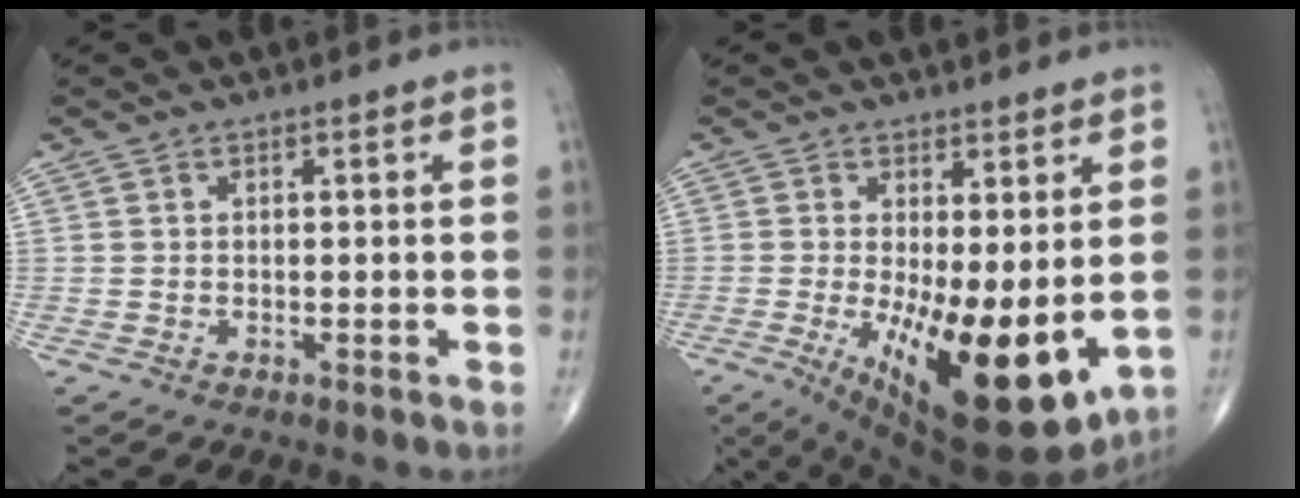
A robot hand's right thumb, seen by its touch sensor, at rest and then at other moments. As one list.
[{"total": 17.2, "force": [-2.2, 6.3, 15.9], "torque": [-0.243, -0.041, -0.009]}]